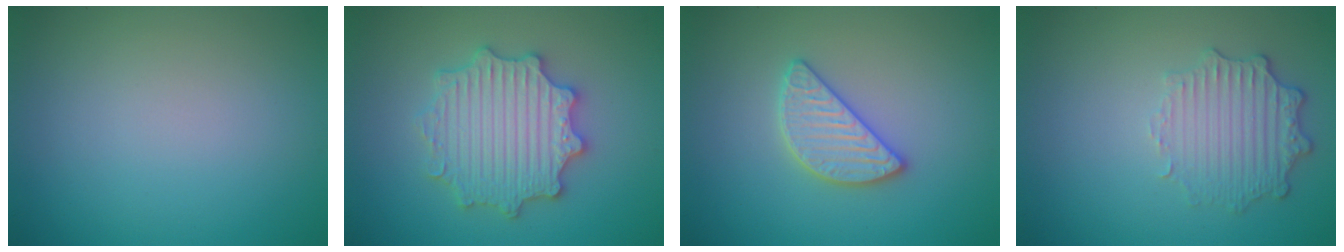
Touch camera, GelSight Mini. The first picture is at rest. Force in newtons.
{"total": 5.6, "press": 5.5, "slide": 1.0}
{"total": 2.9, "press": 2.9, "slide": 0.3}
{"total": 2.9, "press": 2.4, "slide": 1.6}